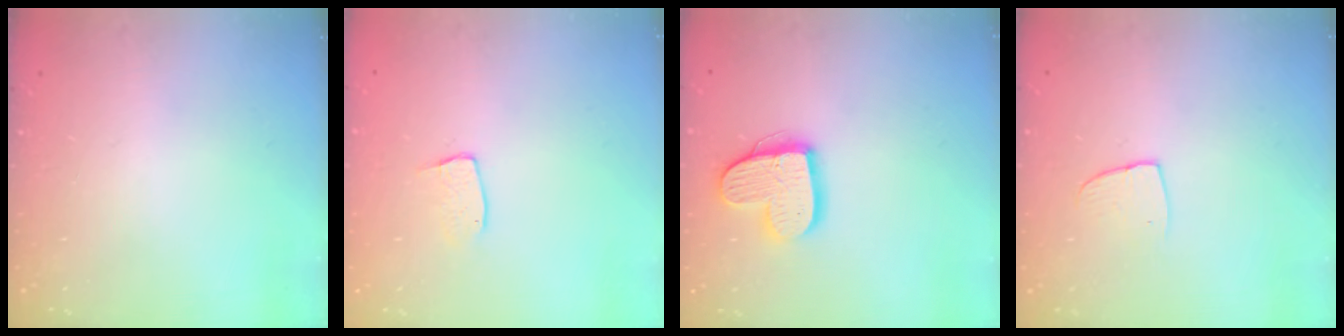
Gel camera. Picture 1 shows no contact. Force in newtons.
{"total": 5.9, "press": 5.9, "slide": 0.3}
{"total": 14.1, "press": 14.0, "slide": 1.1}
{"total": 6.4, "press": 6.4, "slide": 0.3}